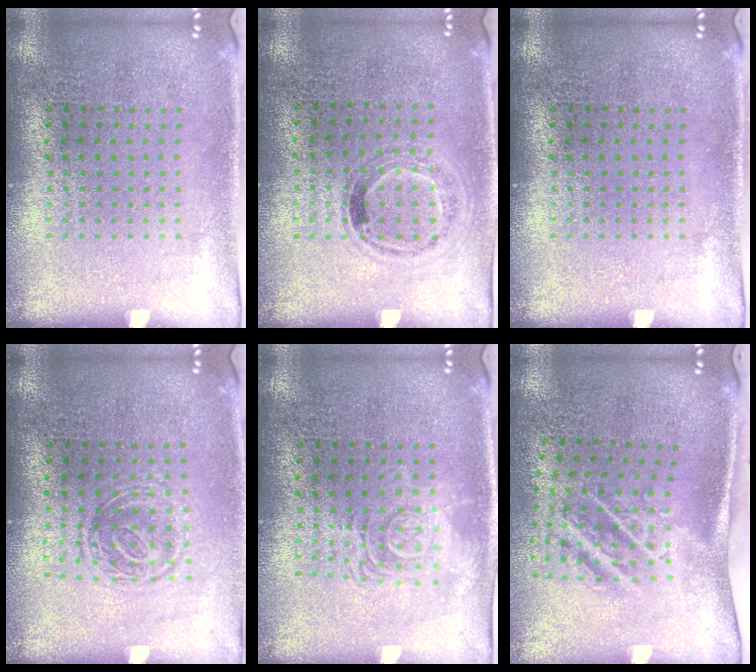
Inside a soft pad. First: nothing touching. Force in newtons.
{"total": 1.1, "press": 0.9, "slide": 0.6}
{"total": 0.0}
{"total": 1.4, "press": 1.0, "slide": 0.9}
{"total": 2.8, "press": 2.8, "slide": 0.5}
{"total": 1.9, "press": 1.2, "slide": 1.5}